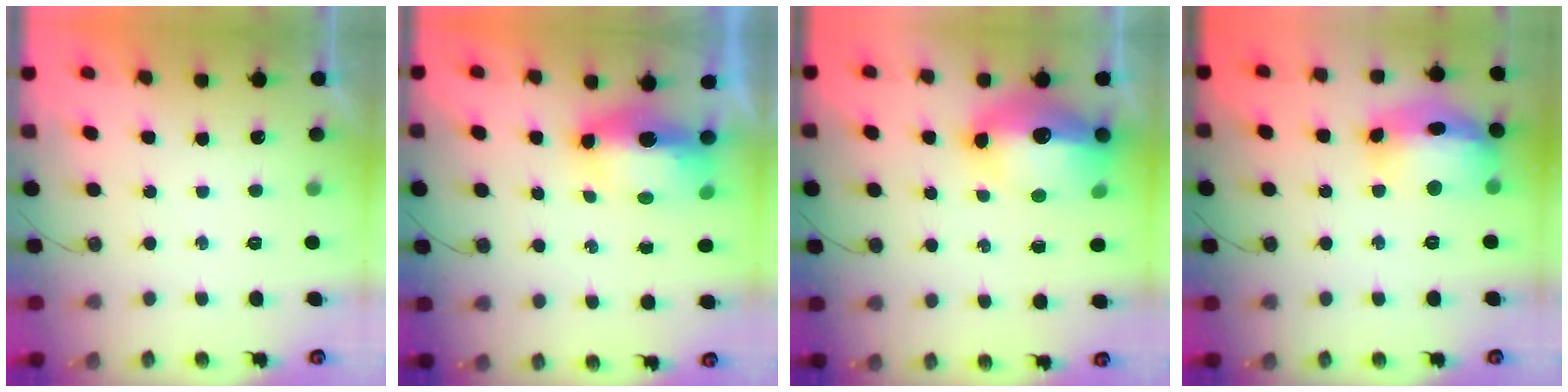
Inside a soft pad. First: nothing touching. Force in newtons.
{"total": 7.6, "press": 7.5, "slide": 1.1}
{"total": 17.7, "press": 17.6, "slide": 2.0}
{"total": 19.3, "press": 18.5, "slide": 5.4}